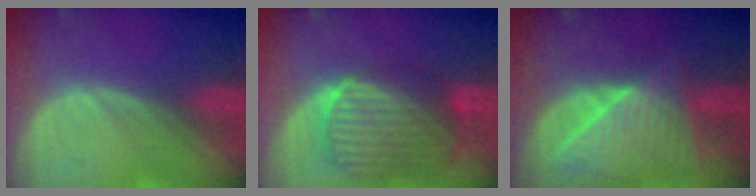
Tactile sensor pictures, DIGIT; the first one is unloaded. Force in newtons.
{"total": 10.6, "press": 9.0, "slide": 5.5}
{"total": 9.1, "press": 8.1, "slide": 4.1}